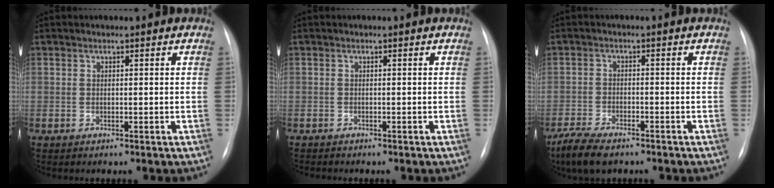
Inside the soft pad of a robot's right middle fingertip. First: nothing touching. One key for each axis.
{"total": 0.6, "fx": -0.6, "fy": 0.1, "fz": 0.1, "tx": -0.005, "ty": -0.001, "tz": -0.011}
{"total": 6.7, "fx": -5.1, "fy": 2.1, "fz": 3.8, "tx": -0.073, "ty": -0.013, "tz": -0.089}